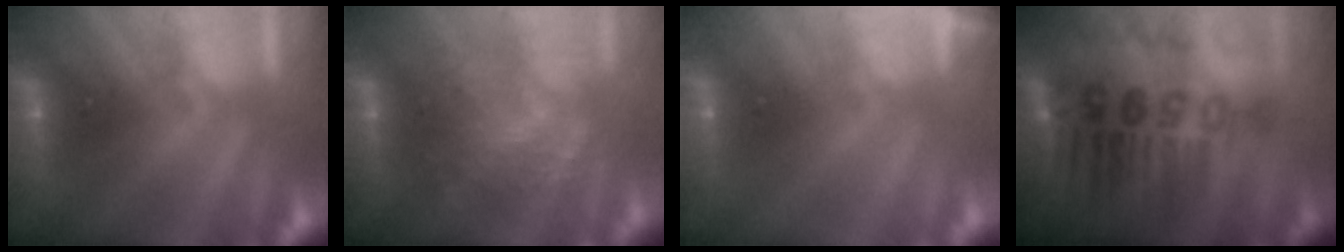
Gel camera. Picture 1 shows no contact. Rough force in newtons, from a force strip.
{"total": 5.7}
{"total": 1.1}
{"total": 2.9}